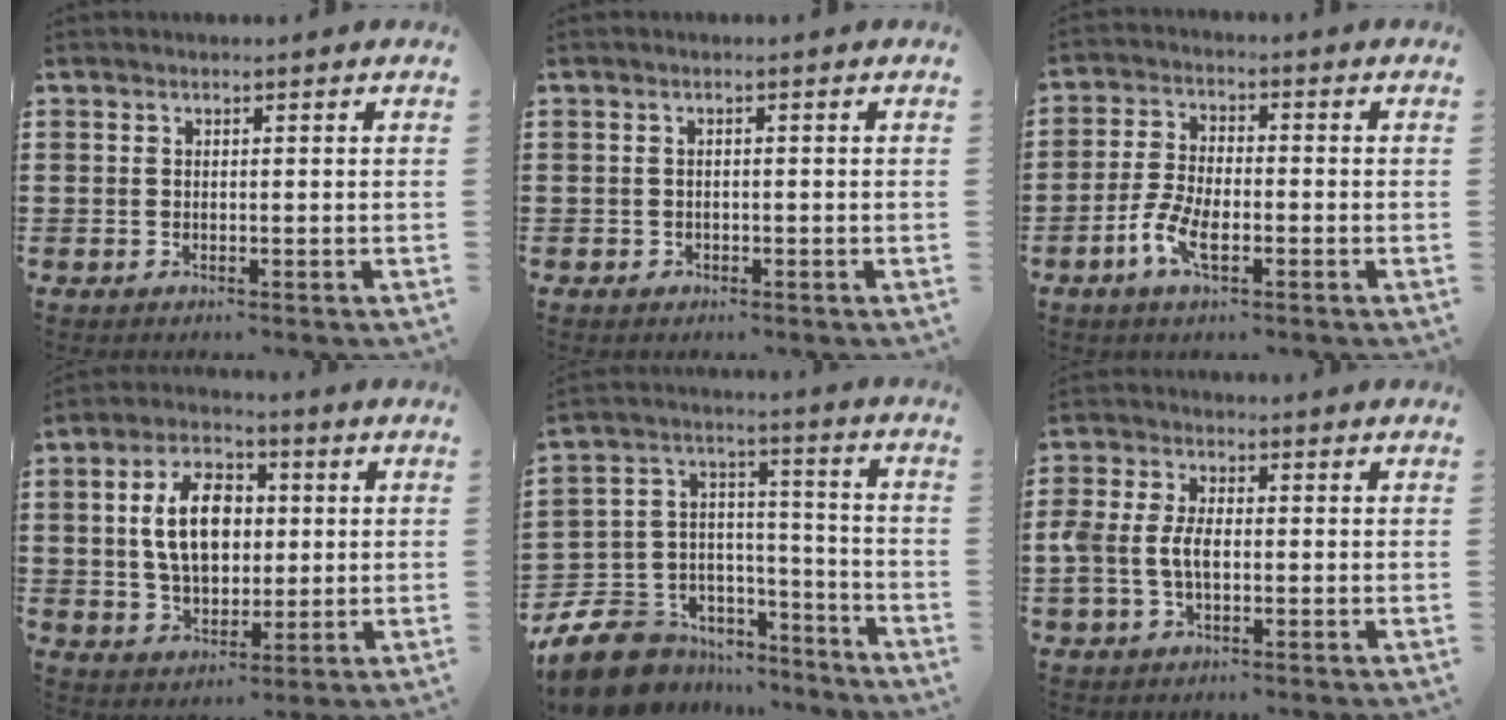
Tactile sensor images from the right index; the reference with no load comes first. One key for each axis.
{"total": 0.9, "fx": -0.6, "fy": 0.6, "fz": 0.2, "tx": -0.006, "ty": 0.001, "tz": -0.013}
{"total": 6.1, "fx": -2.7, "fy": 2.4, "fz": 4.9, "tx": -0.123, "ty": -0.008, "tz": -0.057}
{"total": 10.3, "fx": 0.9, "fy": 6.4, "fz": 7.9, "tx": -0.156, "ty": 0.013, "tz": 0.011}
{"total": 9.6, "fx": -7.3, "fy": 5.9, "fz": 1.8, "tx": -0.072, "ty": 0.003, "tz": -0.137}
{"total": 5.0, "fx": -0.8, "fy": 3.0, "fz": 3.9, "tx": -0.102, "ty": -0.003, "tz": -0.023}